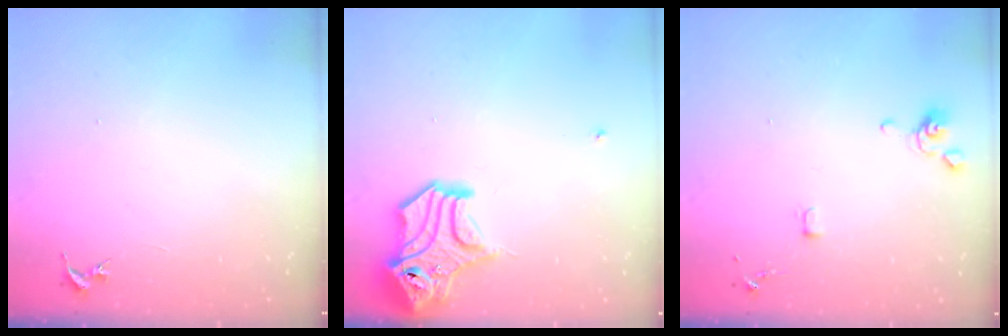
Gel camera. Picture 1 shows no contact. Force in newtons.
{"total": 14.1, "press": 14.0, "slide": 1.9}
{"total": 3.6, "press": 3.5, "slide": 0.7}